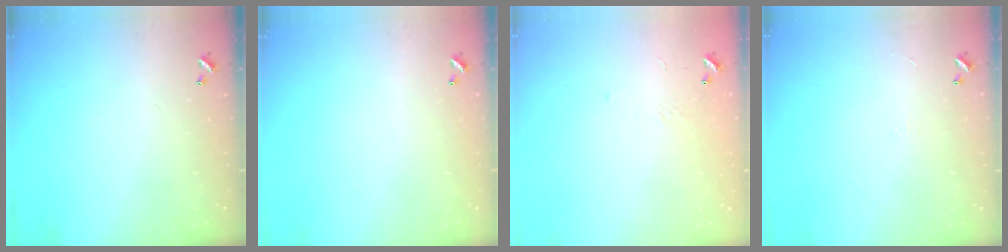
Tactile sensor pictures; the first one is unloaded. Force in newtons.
{"total": 0.0}
{"total": 6.2, "press": 6.2, "slide": 0.8}
{"total": 0.7, "press": 0.3, "slide": 0.7}